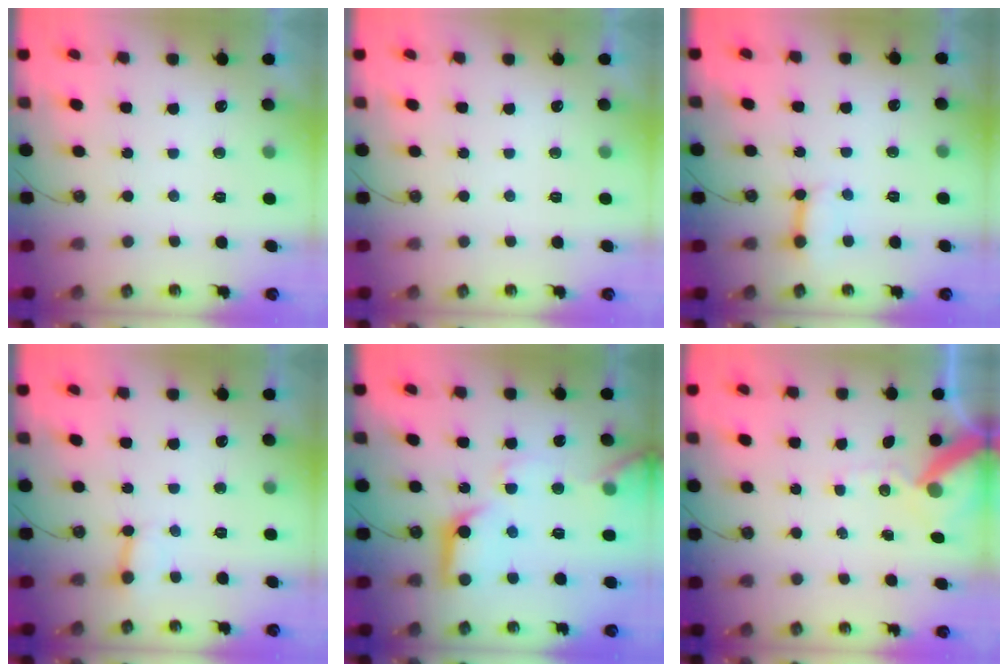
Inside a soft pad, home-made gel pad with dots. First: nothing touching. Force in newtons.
{"total": 0.0}
{"total": 4.6, "press": 4.5, "slide": 0.6}
{"total": 2.4, "press": 2.4, "slide": 0.1}
{"total": 15.8, "press": 15.6, "slide": 2.0}
{"total": 10.8, "press": 10.6, "slide": 1.6}